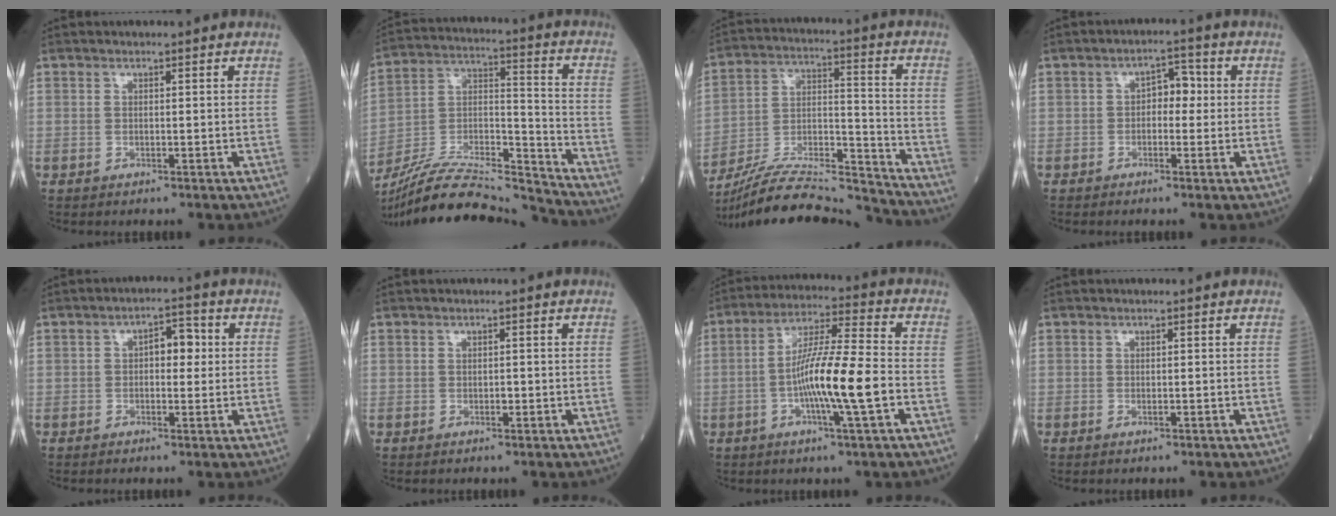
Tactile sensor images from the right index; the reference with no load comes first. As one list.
[{"total": 20.7, "force": [-19.8, 0.6, 6.1], "torque": [-0.133, 0.013, -0.338]}, {"total": 20.3, "force": [-19.5, 0.4, 5.8], "torque": [-0.132, 0.008, -0.323]}, {"total": 3.7, "force": [0.0, 2.2, 3.0], "torque": [-0.038, 0.017, -0.005]}, {"total": 4.4, "force": [0.5, 2.2, 3.7], "torque": [-0.053, 0.018, 0.006]}, {"total": 0.7, "force": [-0.2, 0.3, 0.6], "torque": [-0.008, 0.001, -0.004]}, {"total": 11.8, "force": [-2.8, 0.0, 11.4], "torque": [-0.209, 0.001, -0.058]}, {"total": 0.6, "force": [-0.2, 0.2, 0.5], "torque": [-0.012, -0.002, -0.003]}]